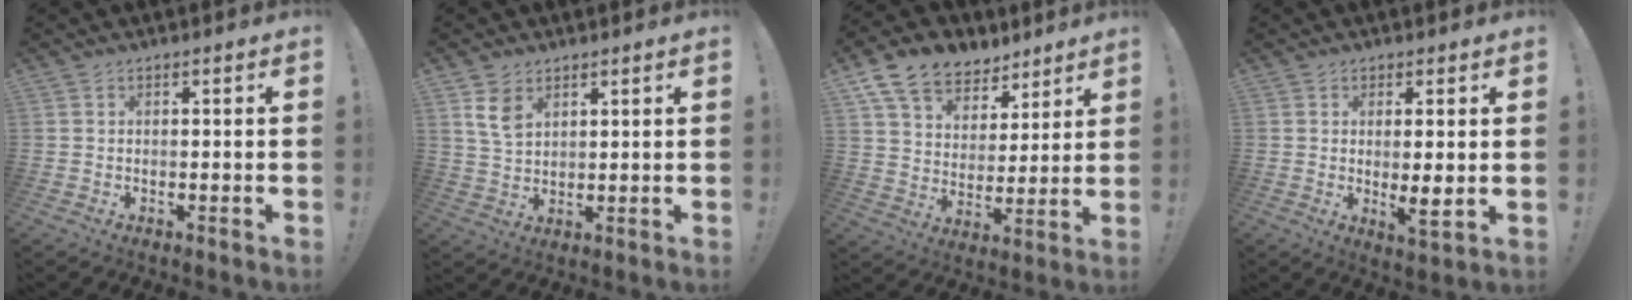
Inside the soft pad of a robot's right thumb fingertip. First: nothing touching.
{"total": 6.4, "force": [3.5, 3.9, 3.7], "torque": [-0.055, -0.014, 0.066]}
{"total": 13.6, "force": [9.4, 8.7, 4.6], "torque": [-0.084, -0.060, 0.182]}
{"total": 5.3, "force": [0.3, 0.8, 5.2], "torque": [-0.066, -0.018, 0.007]}